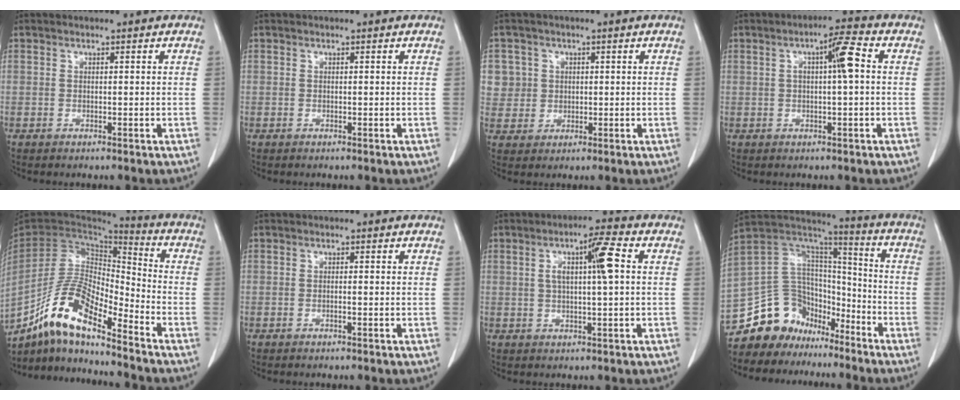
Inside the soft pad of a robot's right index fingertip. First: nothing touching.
{"total": 0.0}
{"total": 5.2, "force": [1.3, 5.0, -0.1], "torque": [0.015, 0.012, 0.032]}
{"total": 5.1, "force": [0.7, 0.4, 5.0], "torque": [-0.085, 0.012, 0.008]}
{"total": 13.7, "force": [-10.2, 3.3, 8.6], "torque": [-0.171, 0.016, -0.188]}
{"total": 0.5, "force": [-0.1, 0.0, 0.5], "torque": [-0.008, 0.002, 0.000]}
{"total": 6.5, "force": [1.2, 0.8, 6.3], "torque": [-0.108, 0.014, 0.018]}
{"total": 14.4, "force": [-11.0, 8.9, 2.5], "torque": [-0.051, 0.098, -0.194]}